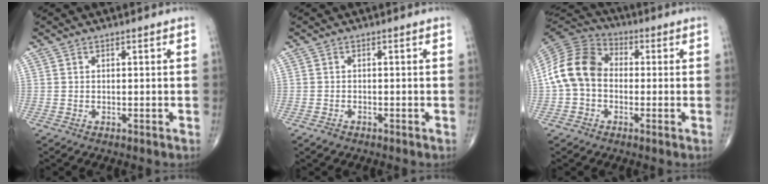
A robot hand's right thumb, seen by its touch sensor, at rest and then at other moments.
{"total": 0.0}
{"total": 11.8, "force": [-0.8, 9.0, 7.6], "torque": [-0.143, 0.035, -0.029]}